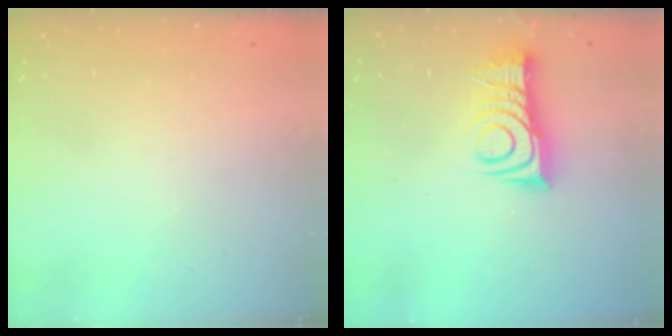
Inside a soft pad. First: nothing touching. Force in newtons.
{"total": 11.2, "press": 11.2, "slide": 0.5}